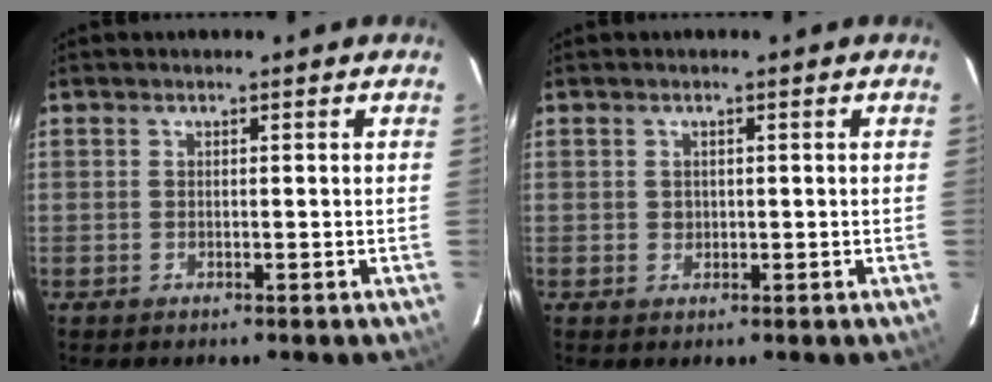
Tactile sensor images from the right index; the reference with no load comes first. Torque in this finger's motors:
{"motor_torque": [0.15, 0.04, 0.02, 0.01]}